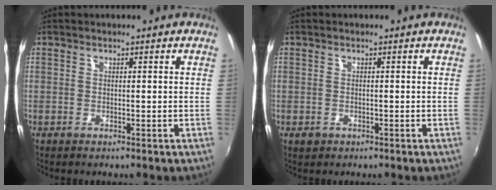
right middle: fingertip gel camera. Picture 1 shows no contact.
{"total": 1.3, "force": [-0.6, 1.1, 0.5], "torque": [-0.010, -0.003, -0.009]}